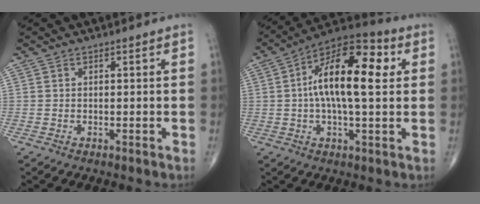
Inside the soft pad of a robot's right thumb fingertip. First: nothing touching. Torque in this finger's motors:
{"motor_torque": [-0.29, 0.58, 1.25, -0.10, 0.17]}